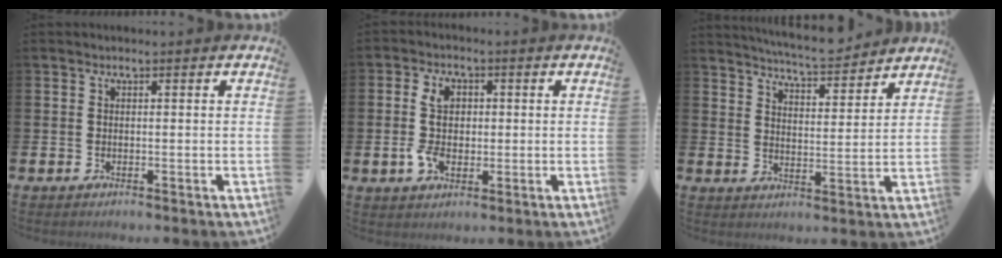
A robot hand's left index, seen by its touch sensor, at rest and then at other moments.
{"total": 6.0, "force": [0.3, 4.0, 4.4], "torque": [-0.092, 0.005, -0.002]}
{"total": 6.2, "force": [6.2, 0.1, 0.9], "torque": [-0.027, -0.043, 0.108]}